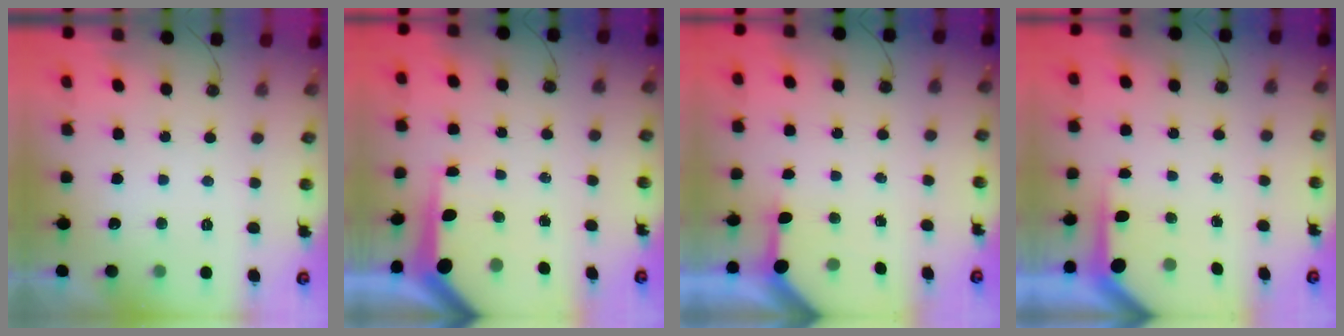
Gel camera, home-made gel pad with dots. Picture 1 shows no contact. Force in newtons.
{"total": 8.0, "press": 8.0, "slide": 0.9}
{"total": 3.2, "press": 3.2, "slide": 0.4}
{"total": 3.8, "press": 3.8, "slide": 0.4}